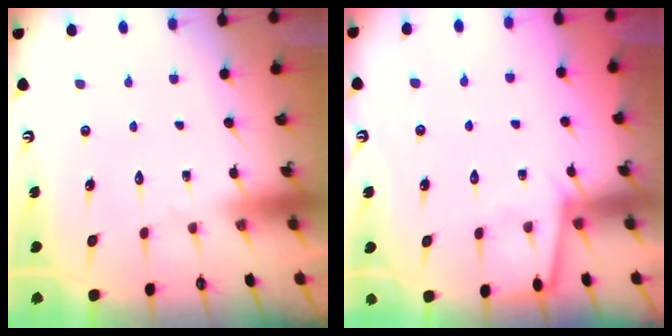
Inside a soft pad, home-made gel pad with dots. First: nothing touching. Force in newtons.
{"total": 3.4, "press": 3.4, "slide": 0.5}